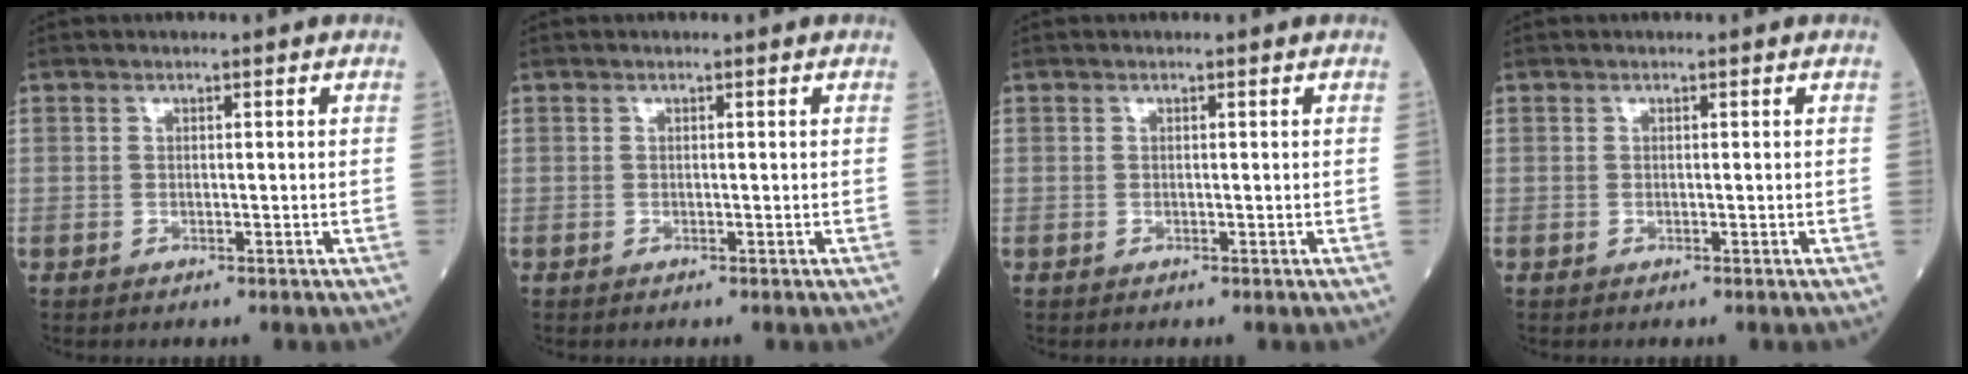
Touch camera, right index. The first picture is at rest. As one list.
[{"total": 0.0}, {"total": 0.0}, {"total": 0.0}]